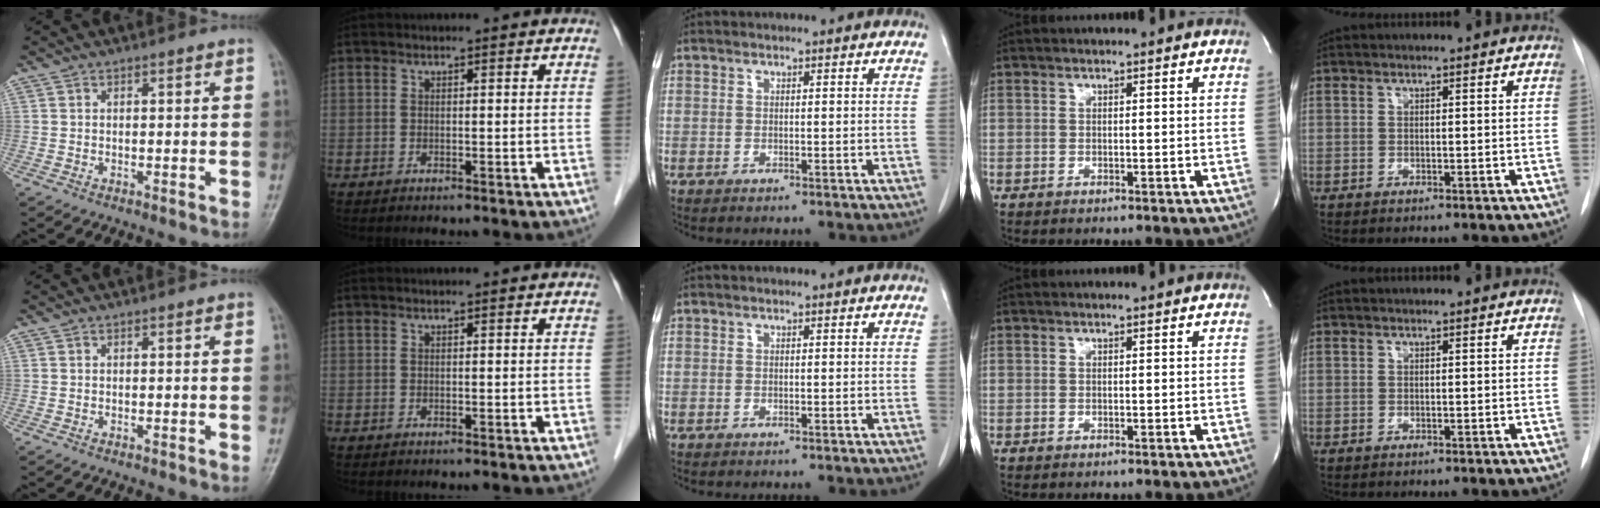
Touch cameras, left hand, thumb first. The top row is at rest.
{}